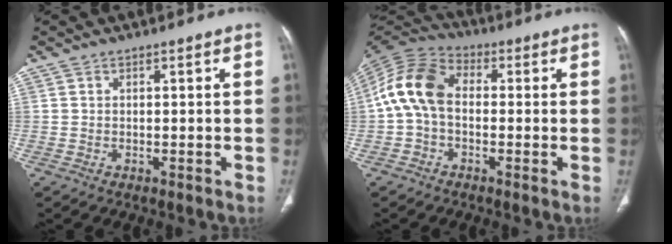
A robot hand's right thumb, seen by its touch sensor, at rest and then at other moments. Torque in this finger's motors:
{"motor_torque": [-0.47, 0.78, 0.52, -0.41, 0.14]}